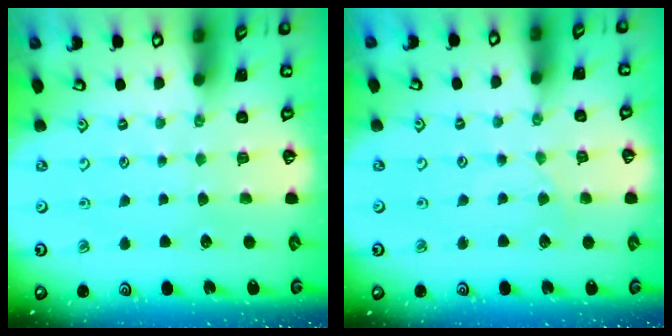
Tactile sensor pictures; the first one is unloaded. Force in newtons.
{"total": 1.8, "press": 1.7, "slide": 0.4}